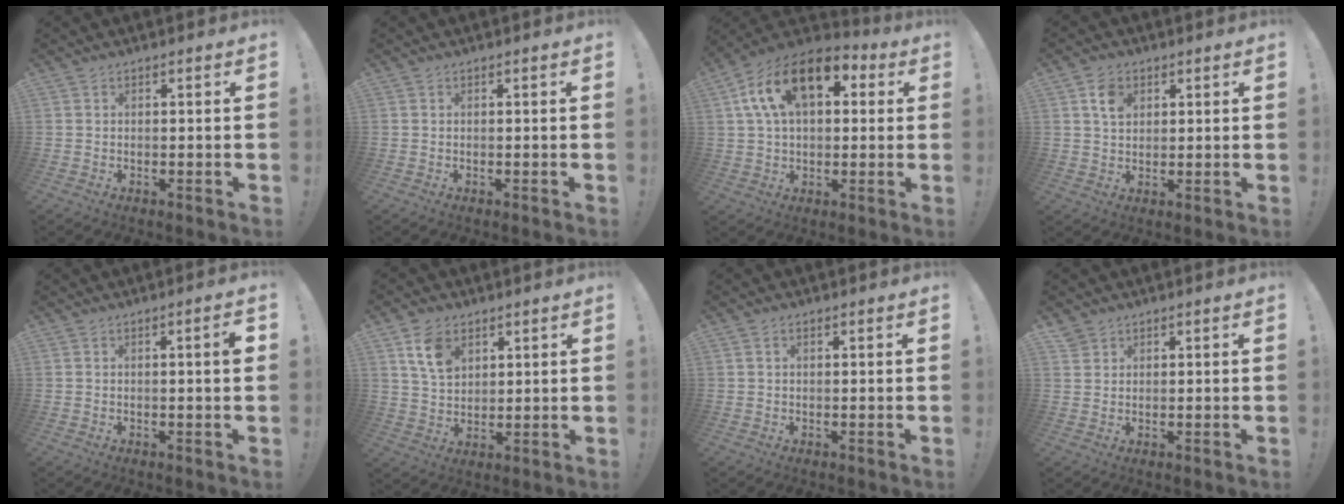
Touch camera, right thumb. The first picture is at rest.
{"total": 0.0}
{"total": 18.0, "force": [7.2, 10.1, 13.0], "torque": [-0.232, -0.006, 0.128]}
{"total": 5.7, "force": [2.7, 4.1, 2.8], "torque": [-0.041, -0.003, 0.048]}
{"total": 2.7, "force": [0.2, -0.1, 2.7], "torque": [-0.047, 0.000, 0.001]}
{"total": 9.7, "force": [4.9, 6.8, 4.9], "torque": [-0.079, -0.009, 0.097]}
{"total": 1.0, "force": [0.4, 0.7, 0.6], "torque": [-0.013, 0.004, 0.007]}
{"total": 2.4, "force": [2.0, 1.4, 0.1], "torque": [-0.002, -0.007, 0.038]}